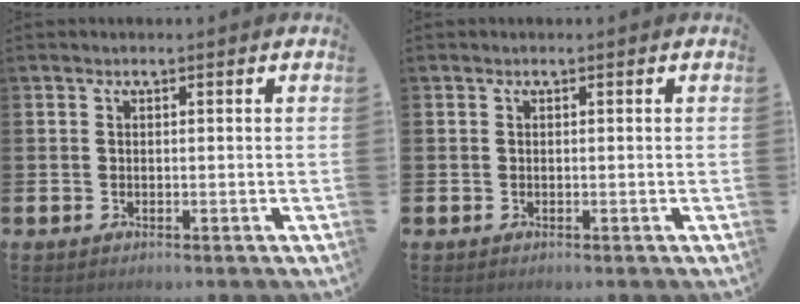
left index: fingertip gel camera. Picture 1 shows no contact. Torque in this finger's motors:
{"motor_torque": [0.00, 0.00, -0.01, 0.00]}